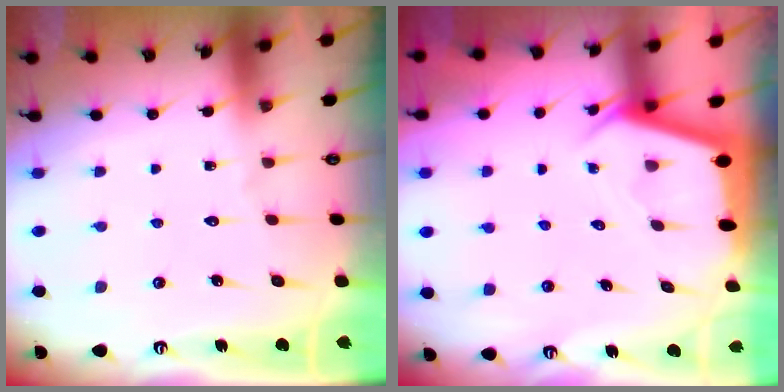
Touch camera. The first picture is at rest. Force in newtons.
{"total": 2.3, "press": 2.3, "slide": 0.2}